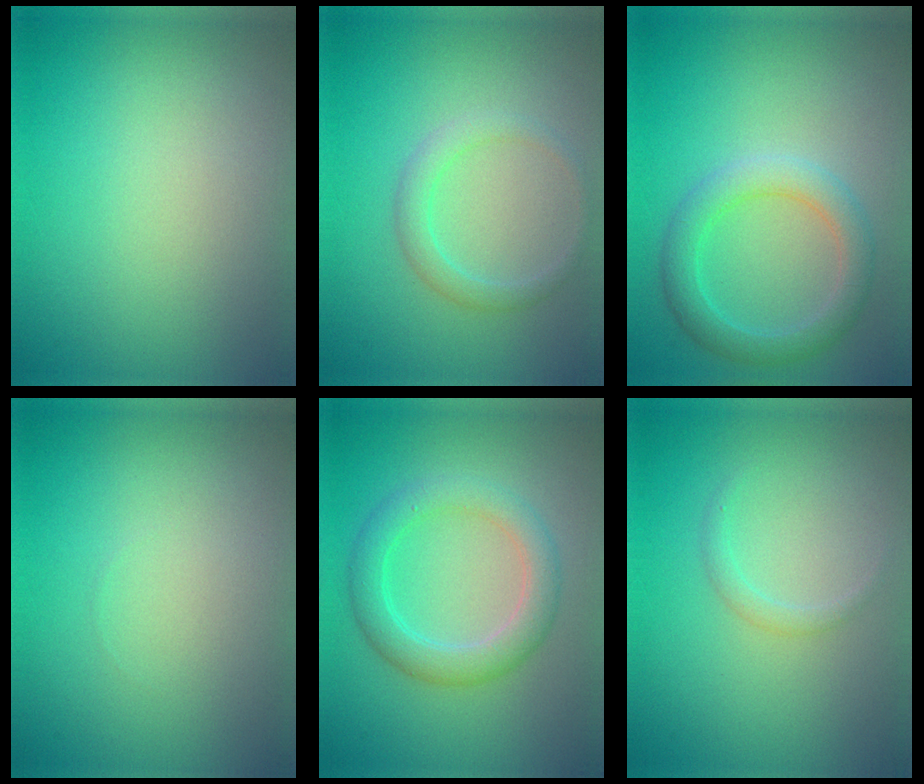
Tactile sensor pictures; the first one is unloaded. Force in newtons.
{"total": 1.9, "press": 1.9, "slide": 0.1}
{"total": 3.6, "press": 3.6, "slide": 0.2}
{"total": 0.0}
{"total": 3.9, "press": 3.9, "slide": 0.1}
{"total": 0.9, "press": 0.9, "slide": 0.1}